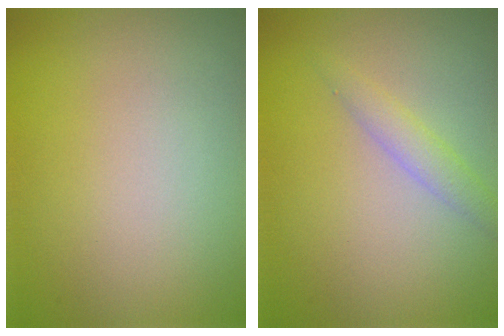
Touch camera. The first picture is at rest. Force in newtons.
{"total": 1.6, "press": 1.6, "slide": 0.2}